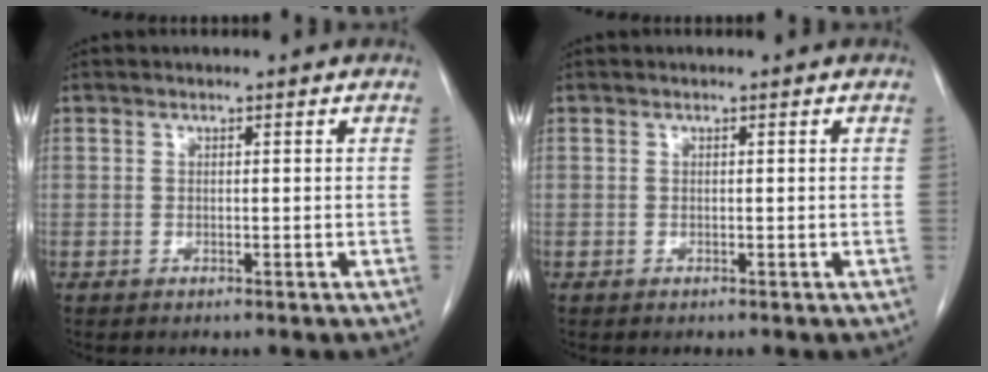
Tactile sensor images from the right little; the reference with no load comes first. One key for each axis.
{"total": 0.0}